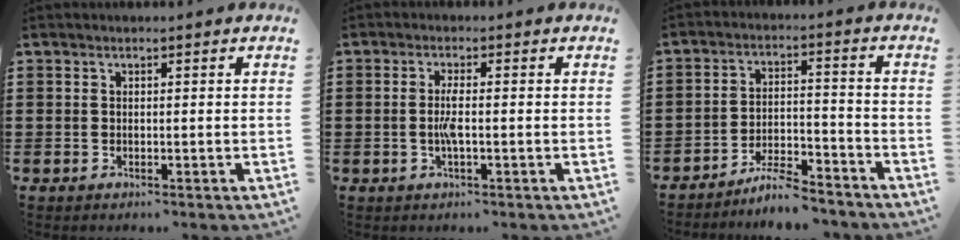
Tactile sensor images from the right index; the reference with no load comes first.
{"total": 2.8, "force": [-0.6, 0.3, 2.7], "torque": [-0.067, -0.007, -0.016]}
{"total": 6.1, "force": [-5.6, 0.6, 2.1], "torque": [-0.041, 0.004, -0.110]}